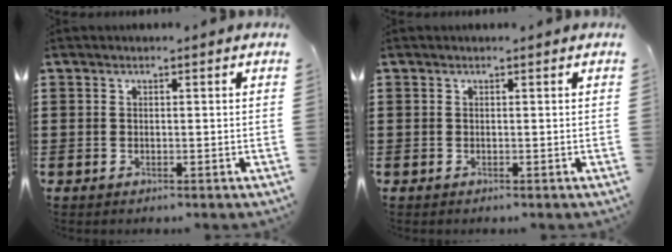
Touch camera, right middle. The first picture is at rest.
{"total": 0.0}